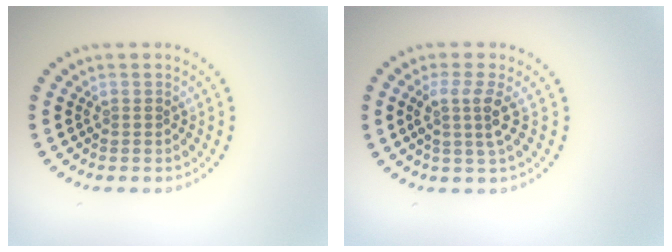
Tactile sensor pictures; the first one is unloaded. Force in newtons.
{"total": 2.7, "press": 2.0, "slide": 1.9}